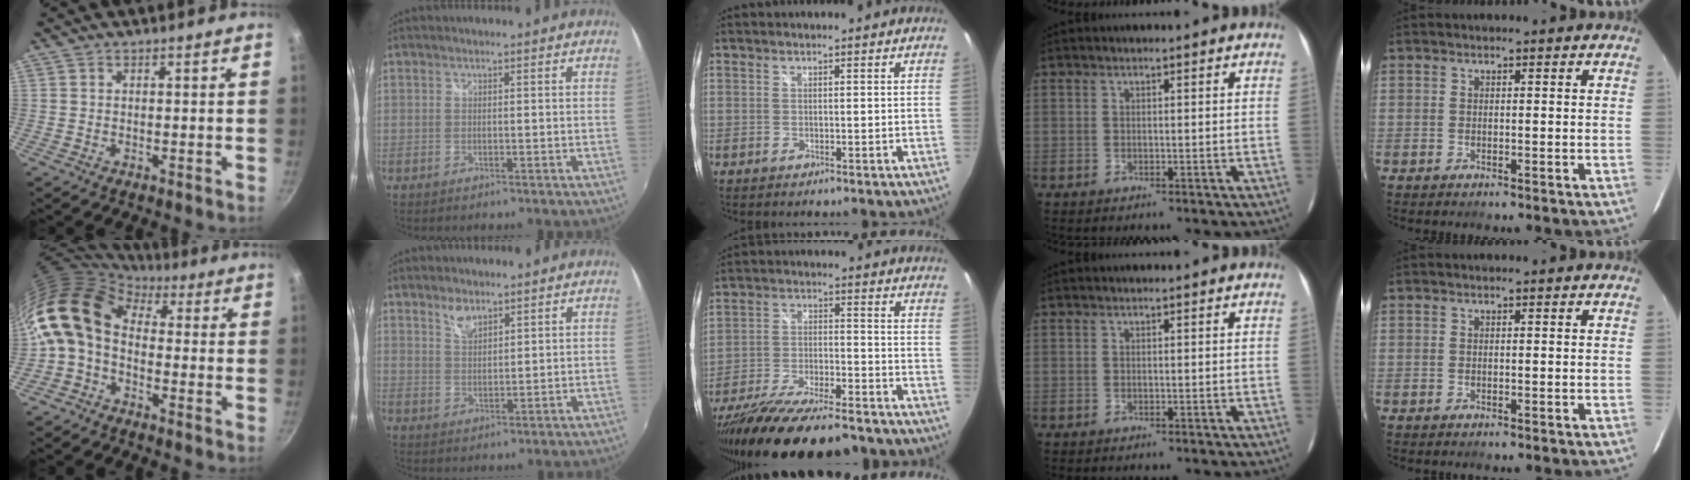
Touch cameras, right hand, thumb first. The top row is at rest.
{"thumb": {"total": 11.8, "force": [0.4, 8.1, 8.6], "torque": [-0.151, 0.027, -0.015]}, "index": {"total": 3.5, "force": [2.6, 1.5, 1.8], "torque": [-0.029, 0.000, 0.046]}, "middle": {"total": 22.7, "force": [-19.1, 4.3, 11.5], "torque": [-0.219, -0.053, -0.299]}}